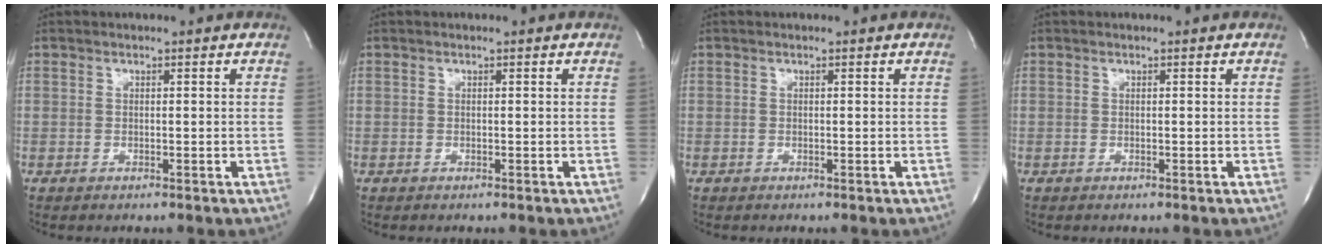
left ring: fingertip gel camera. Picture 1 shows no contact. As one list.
[{"total": 0.0}, {"total": 0.0}, {"total": 0.0}]